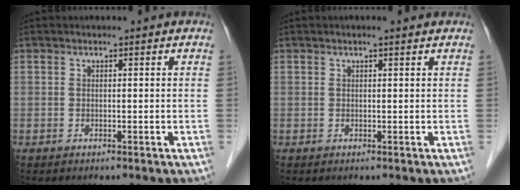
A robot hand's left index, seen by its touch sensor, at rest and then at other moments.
{"total": 1.3, "force": [1.0, 0.1, 0.8], "torque": [-0.015, 0.010, 0.015]}